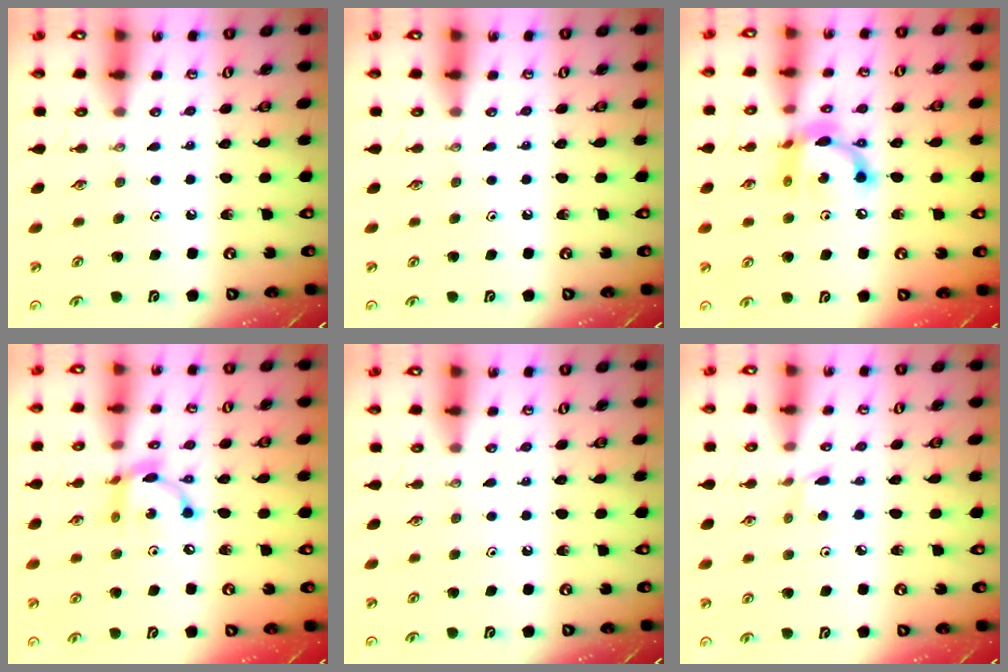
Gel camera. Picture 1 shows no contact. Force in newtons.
{"total": 0.0}
{"total": 13.2, "press": 13.2, "slide": 0.7}
{"total": 10.7, "press": 10.6, "slide": 0.8}
{"total": 0.0}
{"total": 2.8, "press": 2.7, "slide": 0.4}